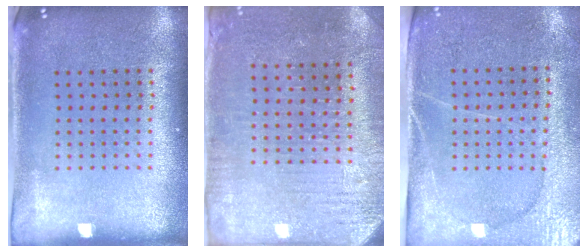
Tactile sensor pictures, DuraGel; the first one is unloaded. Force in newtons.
{"total": 3.0, "press": 2.8, "slide": 0.8}
{"total": 2.9, "press": 2.7, "slide": 1.2}